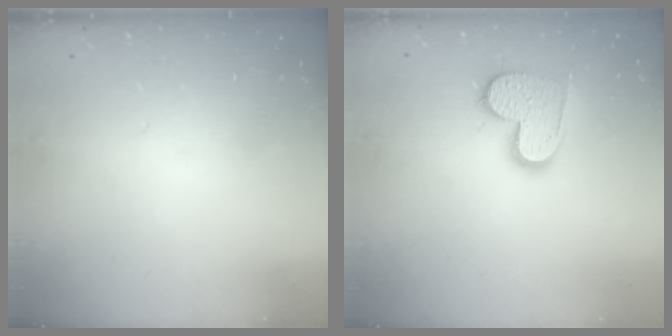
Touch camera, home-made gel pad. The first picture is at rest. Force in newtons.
{"total": 12.7, "press": 12.6, "slide": 1.0}